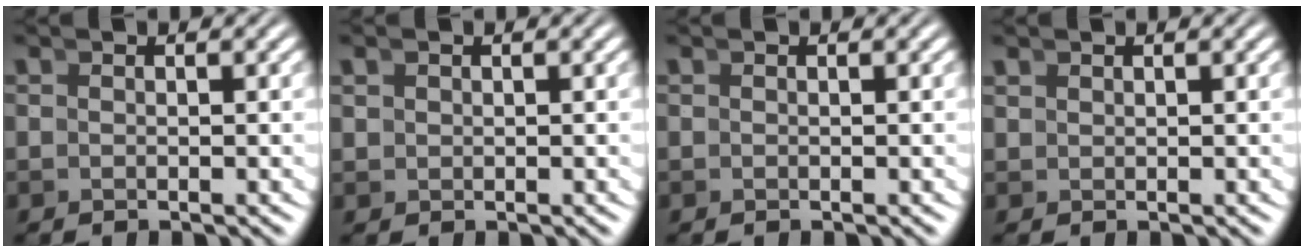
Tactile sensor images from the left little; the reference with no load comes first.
{"total": 1.3, "force": [0.5, 1.1, 0.6], "torque": [-0.013, 0.001, 0.012]}
{"total": 0.0}
{"total": 0.7, "force": [0.6, 0.1, 0.1], "torque": [0.003, 0.004, 0.016]}